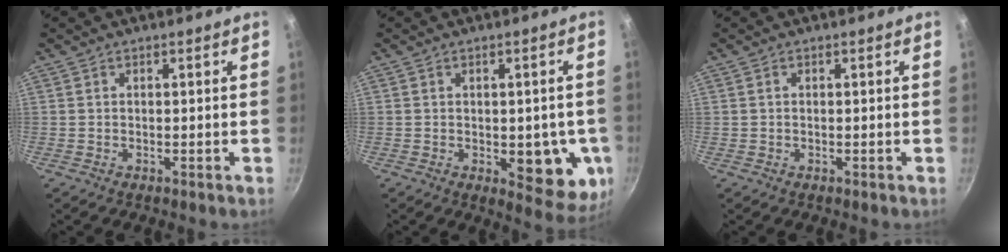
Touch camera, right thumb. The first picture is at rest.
{"total": 10.8, "force": [-1.7, 5.3, 9.2], "torque": [-0.069, -0.013, -0.016]}
{"total": 0.5, "force": [0.1, 0.4, 0.3], "torque": [-0.004, 0.004, 0.003]}